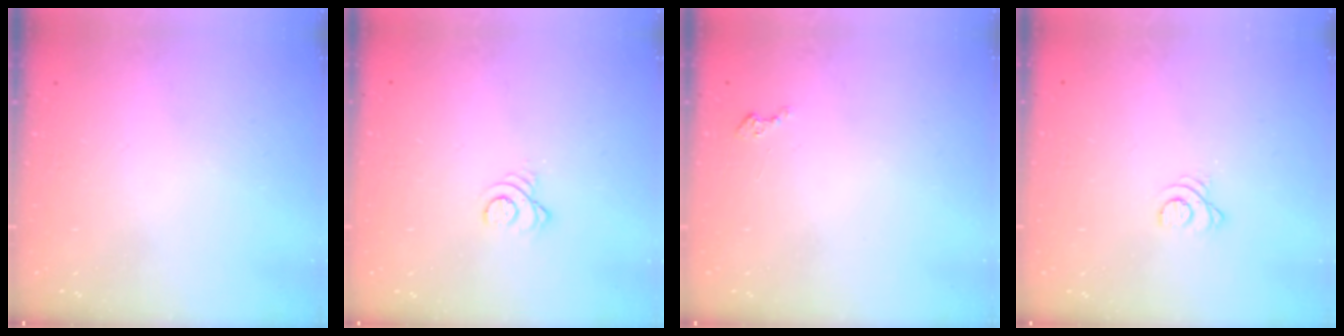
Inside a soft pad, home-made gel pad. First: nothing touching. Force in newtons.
{"total": 3.0, "press": 3.0, "slide": 0.4}
{"total": 1.6, "press": 1.5, "slide": 0.2}
{"total": 2.3, "press": 2.3, "slide": 0.3}